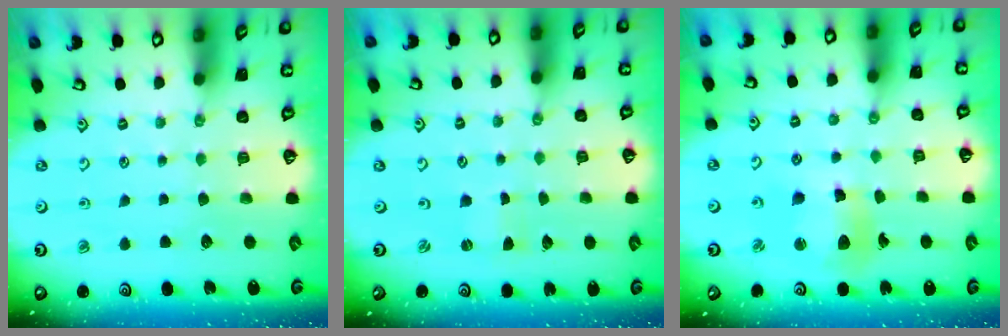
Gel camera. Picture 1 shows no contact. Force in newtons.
{"total": 0.0}
{"total": 10.6, "press": 10.4, "slide": 1.8}